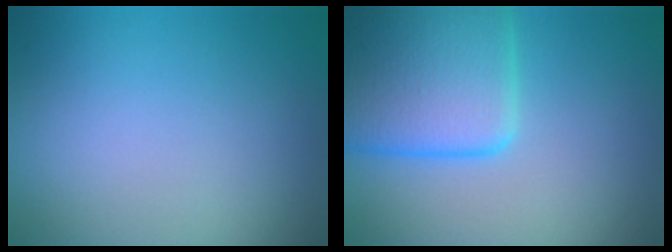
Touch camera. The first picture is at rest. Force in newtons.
{"total": 8.0, "press": 8.0, "slide": 0.4}